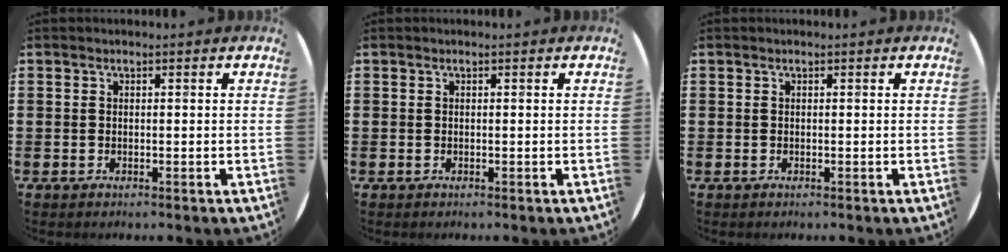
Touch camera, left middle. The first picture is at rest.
{"total": 0.0}
{"total": 0.0}